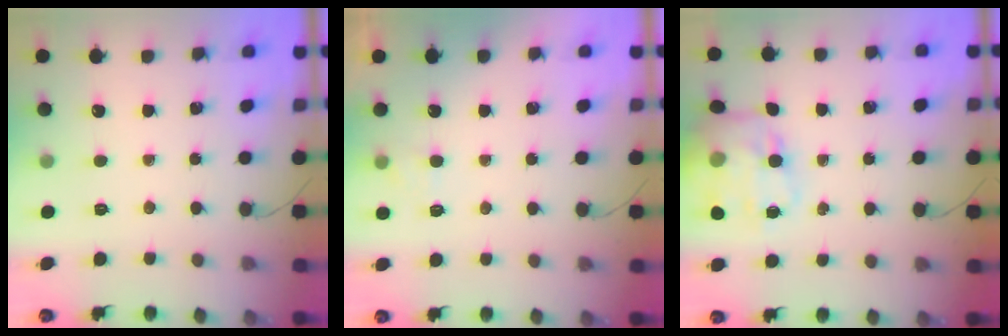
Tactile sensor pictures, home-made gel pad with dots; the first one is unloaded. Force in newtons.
{"total": 2.6, "press": 2.4, "slide": 1.2}
{"total": 13.8, "press": 13.6, "slide": 2.3}